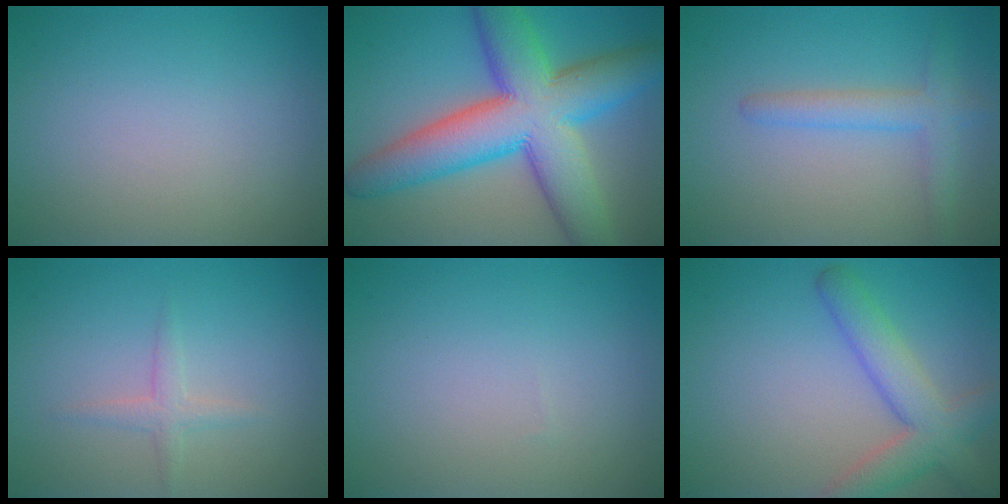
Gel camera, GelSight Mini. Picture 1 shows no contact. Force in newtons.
{"total": 12.6, "press": 12.6, "slide": 0.3}
{"total": 2.8, "press": 2.8, "slide": 0.2}
{"total": 1.4, "press": 1.4, "slide": 0.1}
{"total": 0.0}
{"total": 5.2, "press": 5.2, "slide": 0.4}